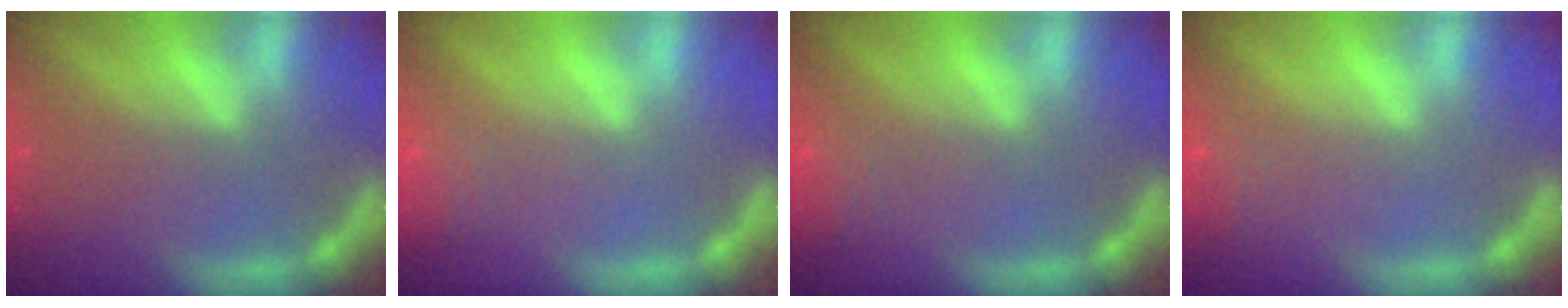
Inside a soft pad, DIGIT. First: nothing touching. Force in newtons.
{"total": 3.0}
{"total": 3.0}
{"total": 1.9}